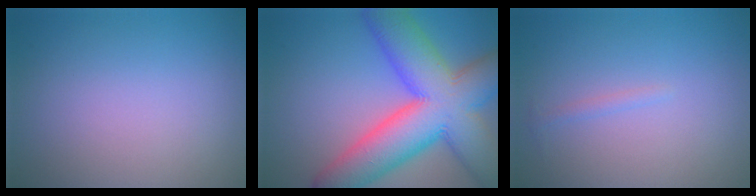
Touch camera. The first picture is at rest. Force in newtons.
{"total": 13.6, "press": 13.6, "slide": 0.3}
{"total": 0.6, "press": 0.6, "slide": 0.1}